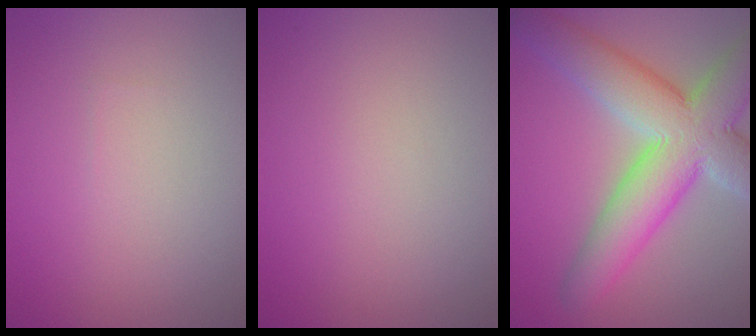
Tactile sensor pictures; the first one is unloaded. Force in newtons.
{"total": 0.0}
{"total": 10.9, "press": 10.9, "slide": 0.6}